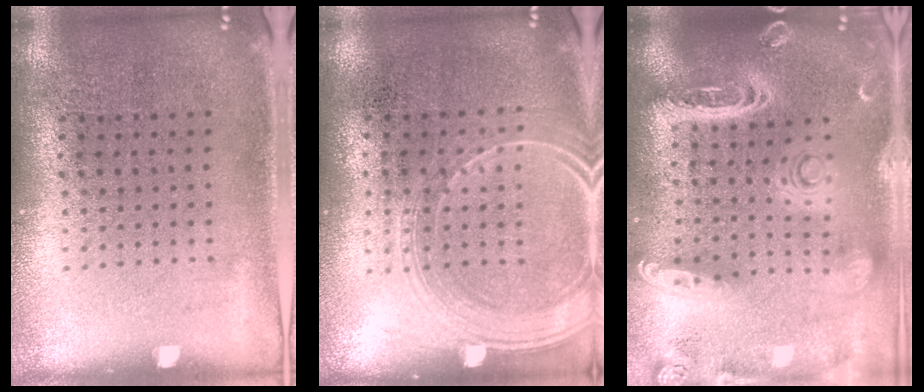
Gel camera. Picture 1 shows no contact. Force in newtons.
{"total": 1.8, "press": 1.6, "slide": 0.7}
{"total": 2.9, "press": 2.5, "slide": 1.6}